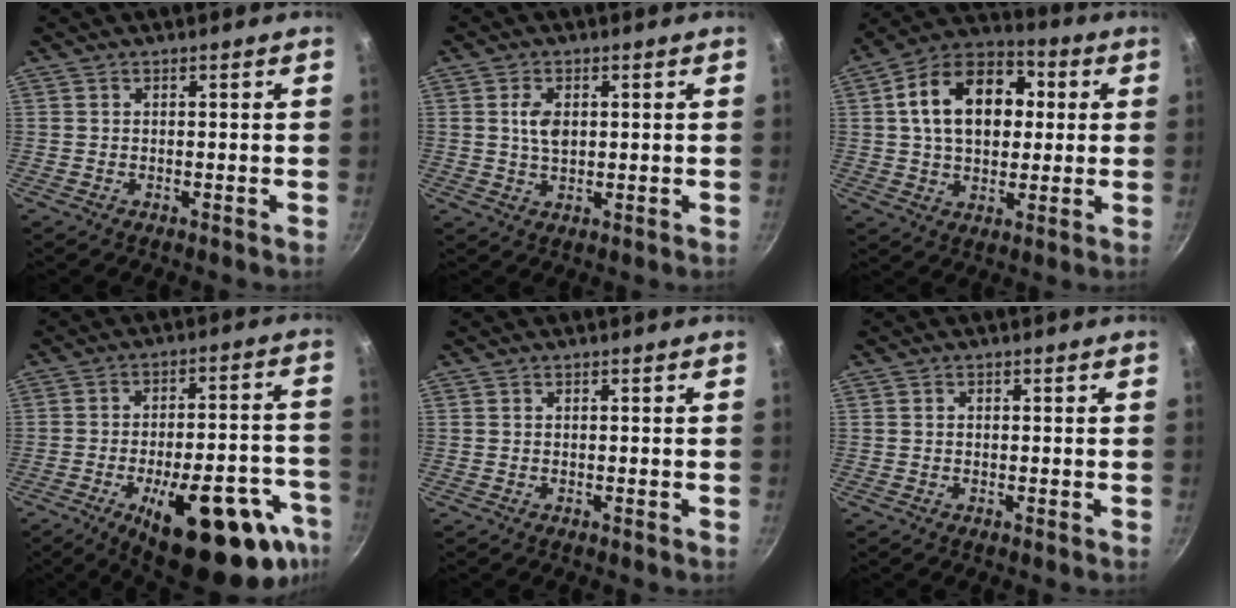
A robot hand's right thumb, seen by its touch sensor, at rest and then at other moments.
{"total": 4.3, "force": [0.8, 2.6, 3.3], "torque": [-0.054, -0.004, 0.015]}
{"total": 18.2, "force": [3.1, 12.5, 12.8], "torque": [-0.181, 0.026, 0.035]}
{"total": 25.3, "force": [-12.4, 9.7, 19.8], "torque": [-0.210, 0.046, -0.166]}
{"total": 0.0}
{"total": 0.7, "force": [-0.1, 0.6, 0.3], "torque": [-0.006, 0.004, -0.001]}